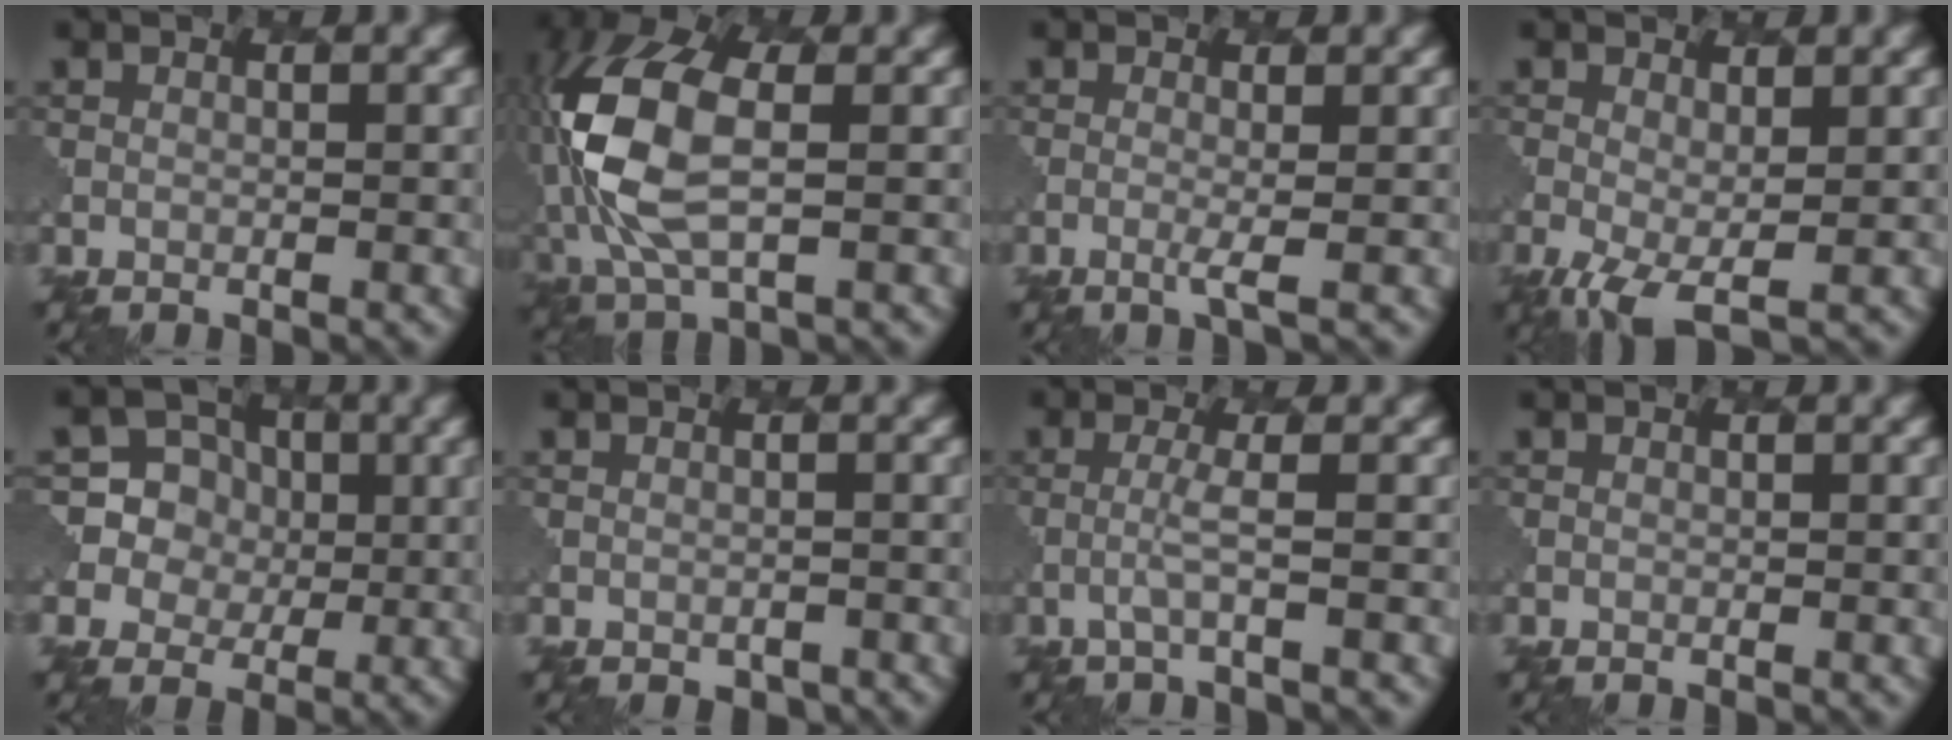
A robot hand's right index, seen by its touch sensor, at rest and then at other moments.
{"total": 10.5, "force": [0.1, 5.7, 8.9], "torque": [-0.216, 0.006, -0.004]}
{"total": 1.4, "force": [-0.2, 0.3, 1.3], "torque": [-0.026, -0.006, -0.005]}
{"total": 3.0, "force": [-0.9, 1.1, 2.7], "torque": [-0.067, -0.016, -0.013]}
{"total": 8.8, "force": [1.2, 8.4, 2.1], "torque": [-0.074, 0.029, 0.013]}
{"total": 1.2, "force": [-1.0, 0.7, 0.2], "torque": [-0.005, -0.003, -0.006]}
{"total": 1.6, "force": [-0.5, 0.1, 1.5], "torque": [-0.033, 0.001, -0.016]}
{"total": 0.0}